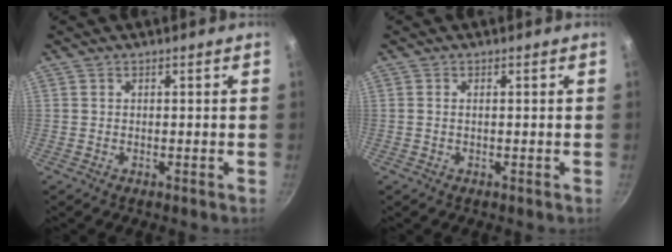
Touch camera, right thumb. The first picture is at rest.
{"total": 0.6, "force": [0.0, 0.2, 0.6], "torque": [-0.014, 0.002, -0.001]}